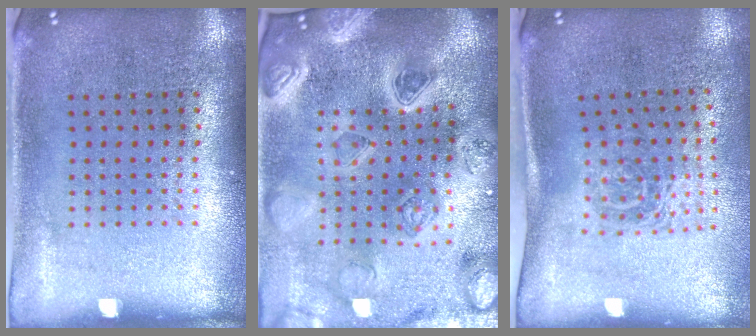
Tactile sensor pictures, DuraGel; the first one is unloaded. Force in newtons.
{"total": 4.9, "press": 4.2, "slide": 2.5}
{"total": 1.7, "press": 1.1, "slide": 1.3}